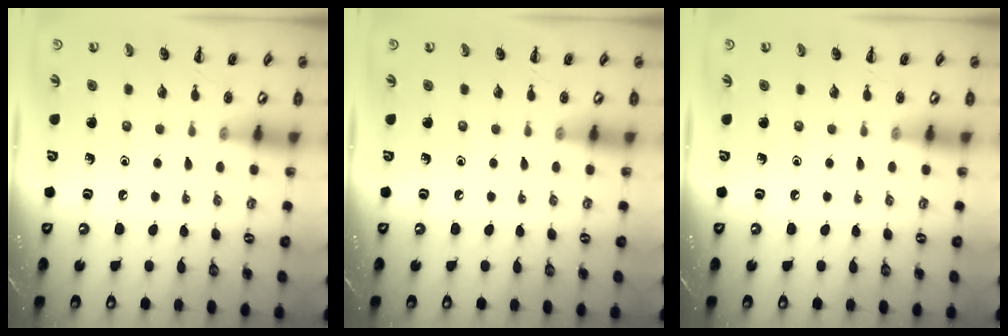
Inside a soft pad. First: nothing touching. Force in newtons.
{"total": 0.0}
{"total": 0.0}